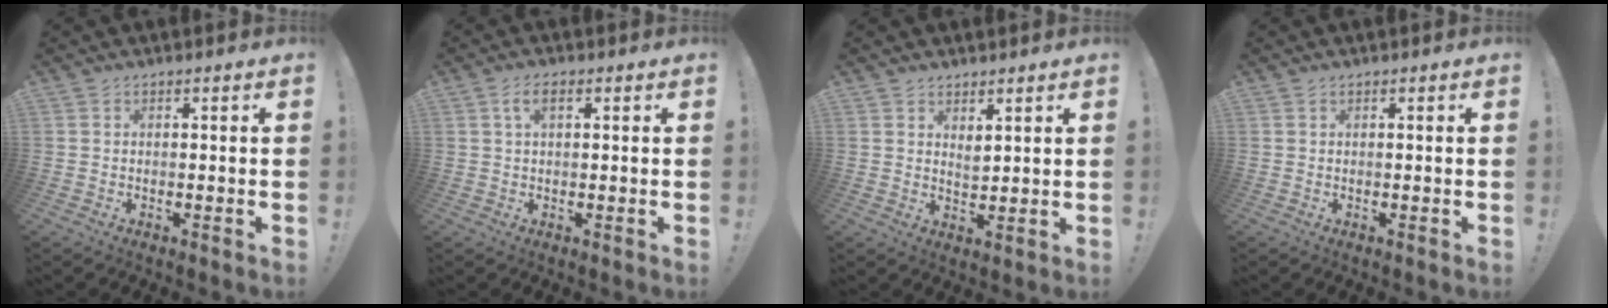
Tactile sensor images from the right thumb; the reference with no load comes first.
{"total": 3.7, "force": [1.3, 1.7, 3.1], "torque": [-0.053, 0.005, 0.021]}
{"total": 3.4, "force": [2.6, 1.5, 1.4], "torque": [-0.022, -0.020, 0.046]}
{"total": 0.0}